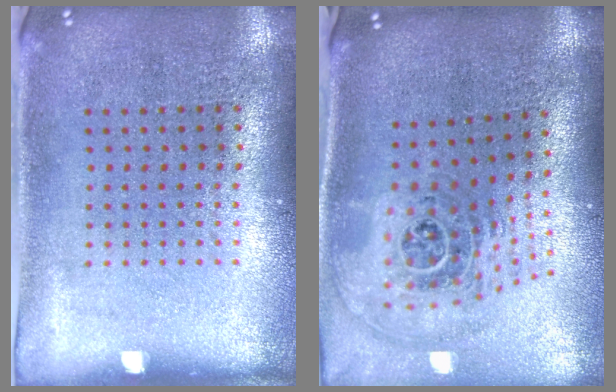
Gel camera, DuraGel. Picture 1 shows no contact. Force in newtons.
{"total": 2.0, "press": 1.5, "slide": 1.3}